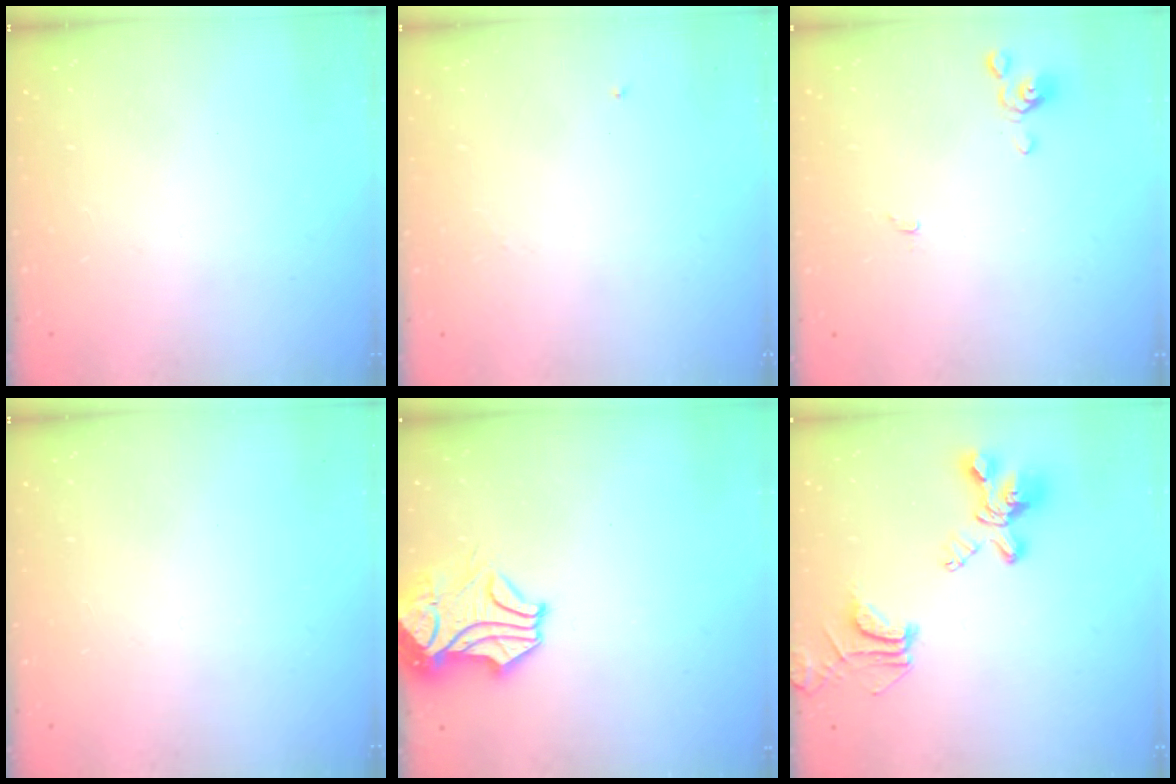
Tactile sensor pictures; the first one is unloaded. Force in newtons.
{"total": 0.0}
{"total": 0.0}
{"total": 0.0}
{"total": 1.9, "press": 1.2, "slide": 1.5}
{"total": 9.0, "press": 8.9, "slide": 1.8}